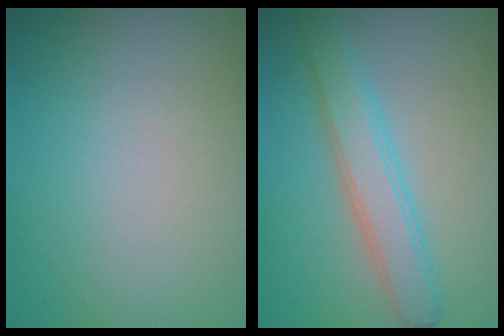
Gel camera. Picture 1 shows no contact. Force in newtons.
{"total": 3.7, "press": 3.7, "slide": 0.1}